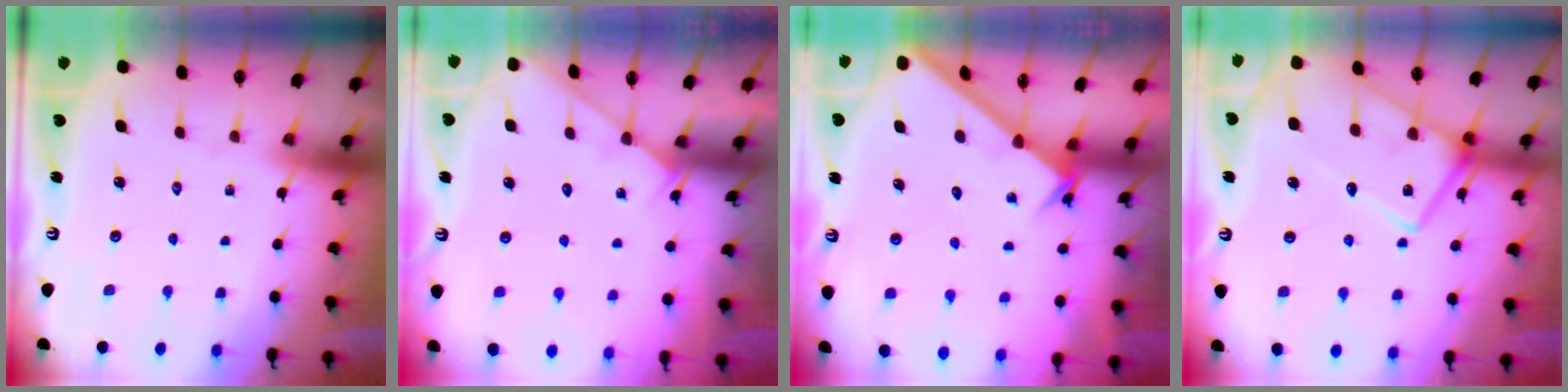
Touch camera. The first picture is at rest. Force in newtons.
{"total": 4.1, "press": 4.1, "slide": 0.4}
{"total": 2.2, "press": 2.2, "slide": 0.2}
{"total": 17.6, "press": 17.5, "slide": 1.4}